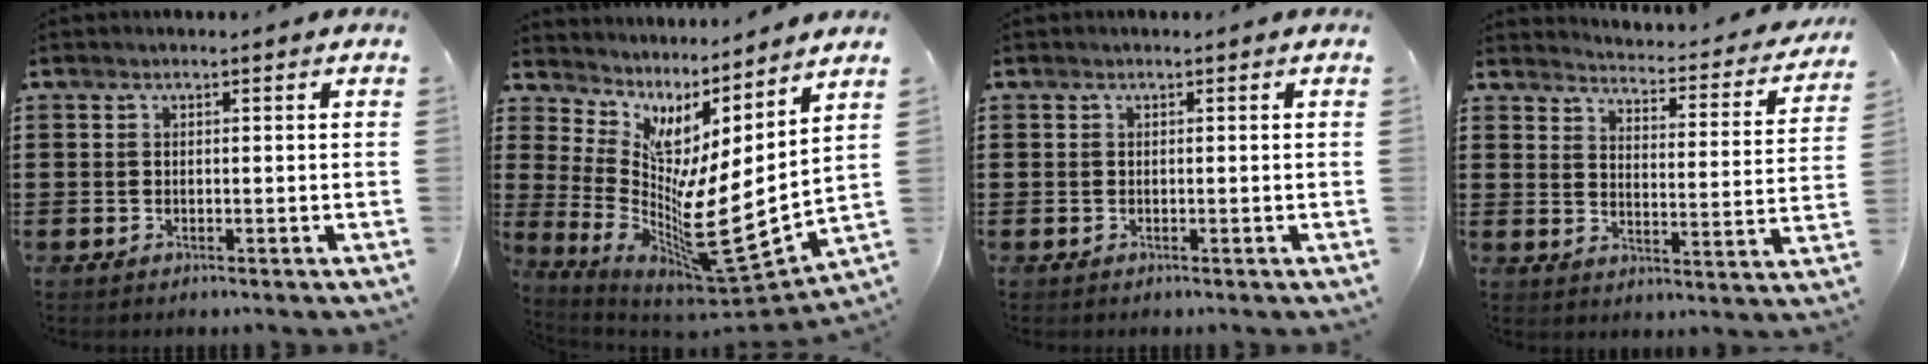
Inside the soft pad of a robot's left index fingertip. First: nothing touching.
{"total": 8.5, "force": [-2.5, 1.3, 8.0], "torque": [-0.141, -0.045, -0.056]}
{"total": 0.0}
{"total": 2.8, "force": [2.7, -0.1, 0.5], "torque": [-0.024, -0.034, 0.036]}